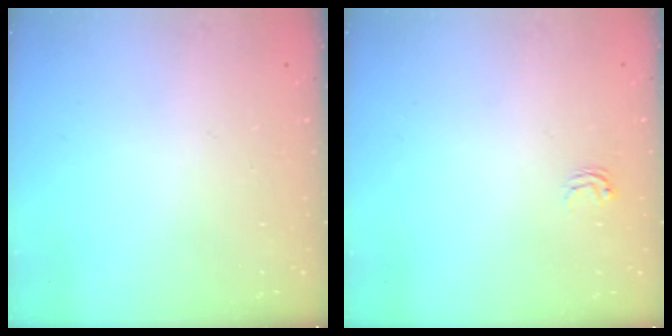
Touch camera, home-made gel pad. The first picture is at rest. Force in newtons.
{"total": 2.1, "press": 2.1, "slide": 0.2}